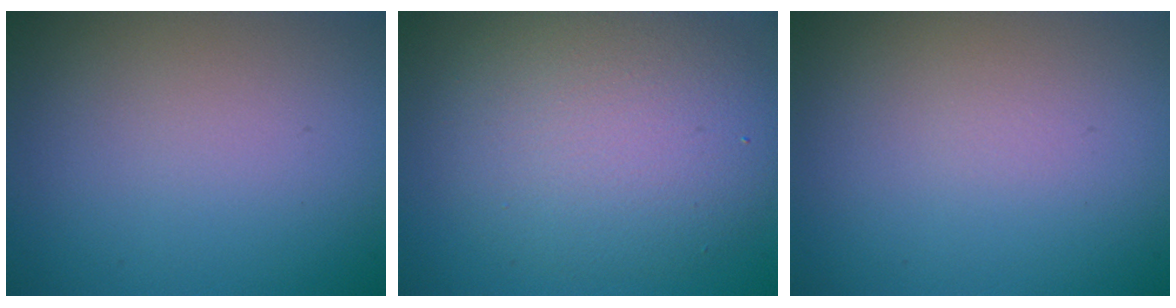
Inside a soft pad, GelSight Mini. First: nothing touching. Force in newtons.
{"total": 6.5, "press": 6.5, "slide": 0.1}
{"total": 0.0}